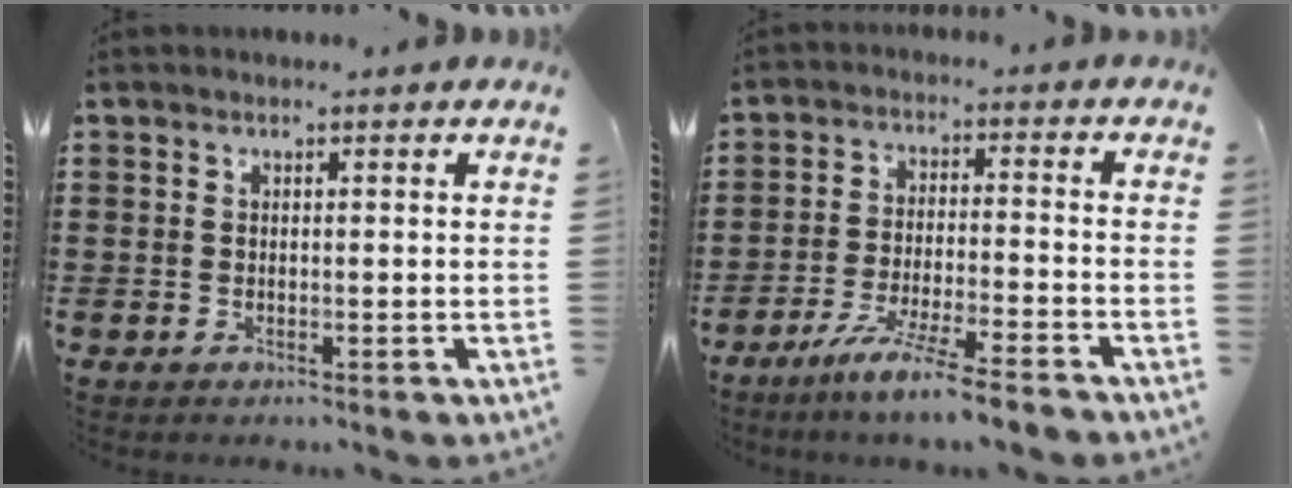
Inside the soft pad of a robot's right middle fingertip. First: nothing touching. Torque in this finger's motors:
{"motor_torque": [2.14, 0.00, 0.38, 0.14]}